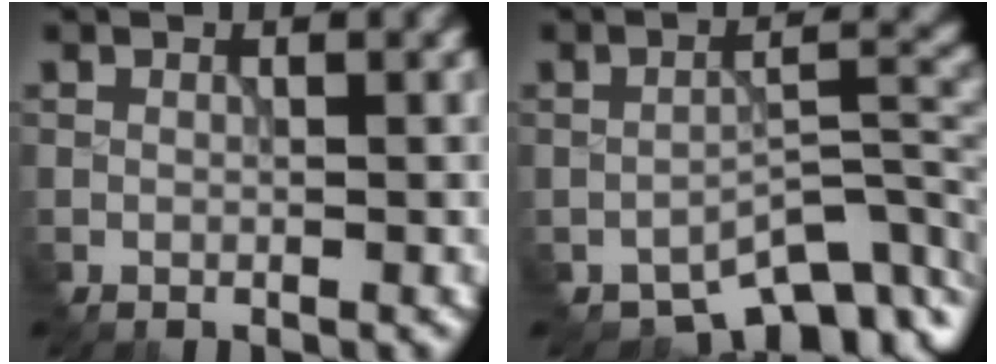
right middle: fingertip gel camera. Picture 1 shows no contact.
{"total": 6.9, "force": [-5.5, 2.7, 3.1], "torque": [-0.030, -0.007, -0.088]}